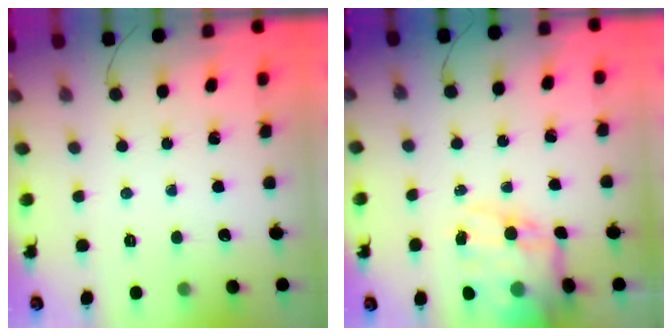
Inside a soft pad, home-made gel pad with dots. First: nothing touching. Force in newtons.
{"total": 15.9, "press": 15.4, "slide": 4.0}